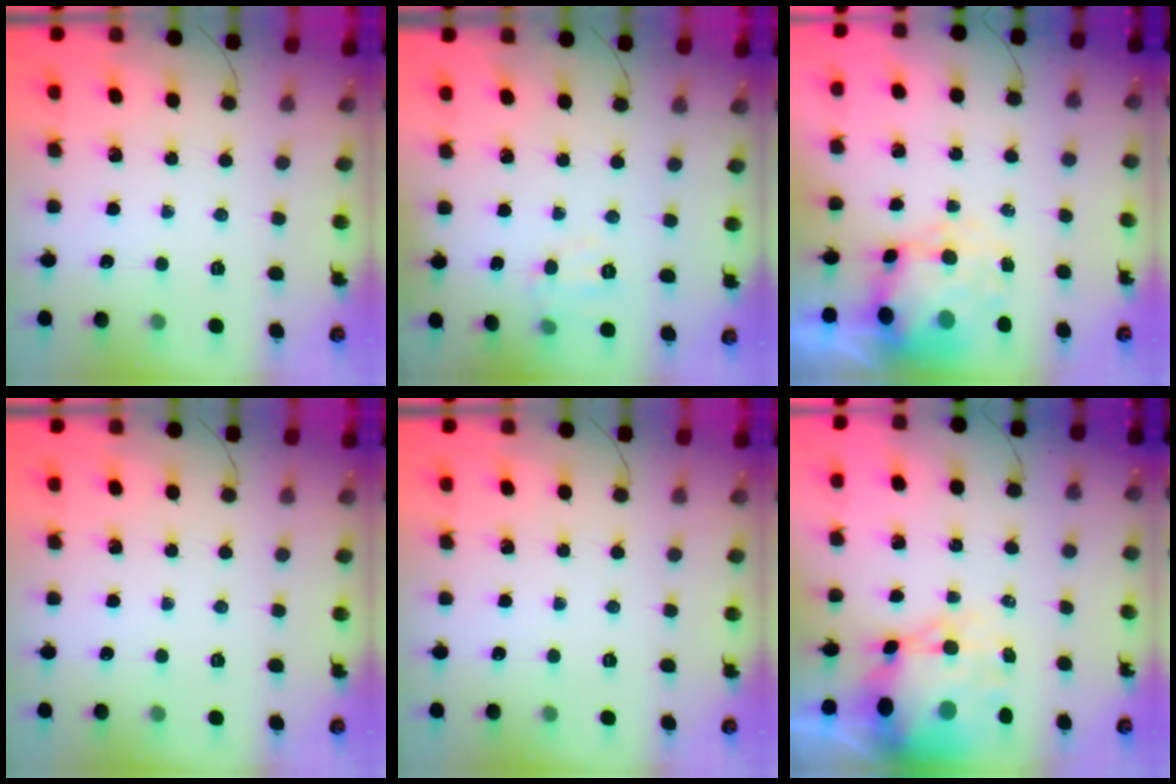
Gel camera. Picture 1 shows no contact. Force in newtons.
{"total": 6.5, "press": 6.4, "slide": 1.1}
{"total": 8.7, "press": 8.4, "slide": 2.2}
{"total": 0.0}
{"total": 0.0}
{"total": 12.2, "press": 11.8, "slide": 3.1}